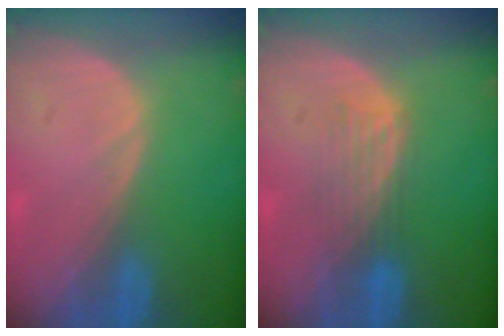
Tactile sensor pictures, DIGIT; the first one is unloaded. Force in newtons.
{"total": 4.6, "press": 3.9, "slide": 2.4}